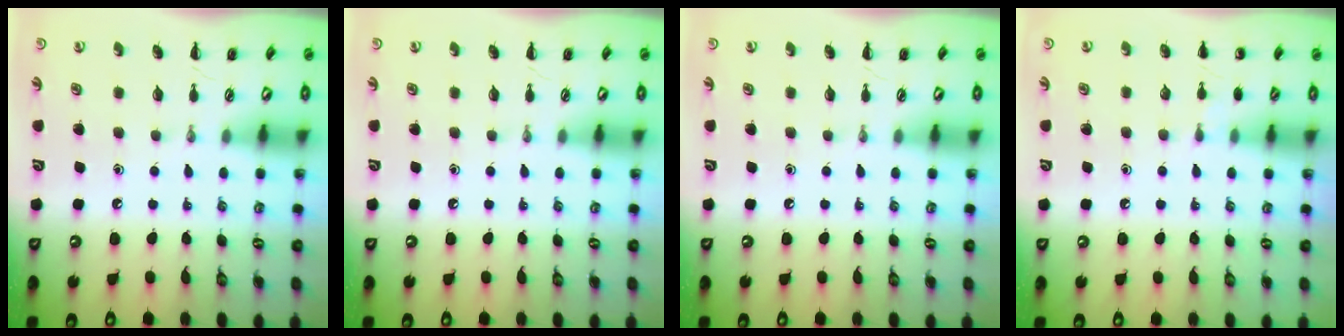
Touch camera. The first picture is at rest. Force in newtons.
{"total": 0.0}
{"total": 0.0}
{"total": 5.4, "press": 5.1, "slide": 1.7}